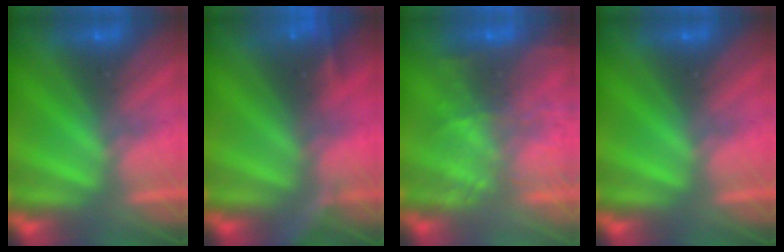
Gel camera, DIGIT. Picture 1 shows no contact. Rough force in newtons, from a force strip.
{"total": 5.8}
{"total": 9.6}
{"total": 0.0}